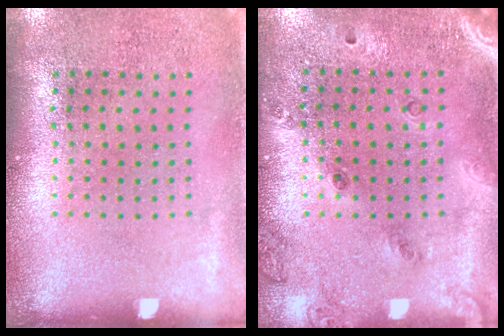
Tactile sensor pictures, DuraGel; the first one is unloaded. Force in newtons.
{"total": 1.5, "press": 1.3, "slide": 0.7}